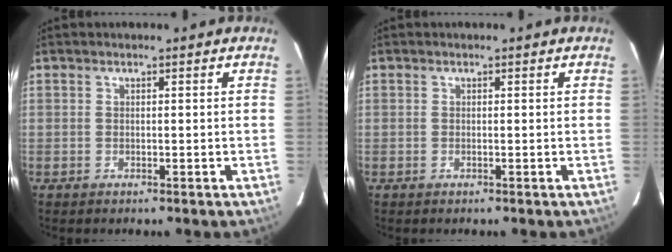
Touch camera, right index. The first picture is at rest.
{"total": 0.0}